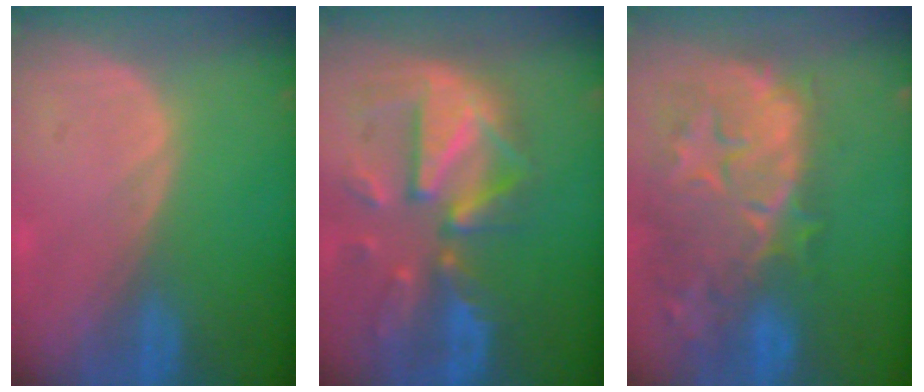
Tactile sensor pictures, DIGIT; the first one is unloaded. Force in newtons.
{"total": 12.0, "press": 10.5, "slide": 5.9}
{"total": 14.3, "press": 11.9, "slide": 8.0}